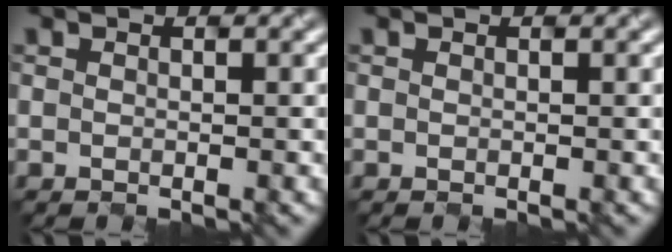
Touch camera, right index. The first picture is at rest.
{"total": 0.0}